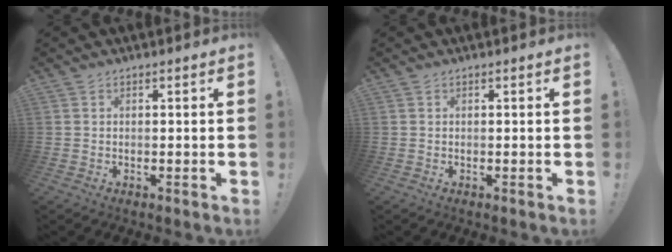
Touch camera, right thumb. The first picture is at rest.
{"total": 0.0}